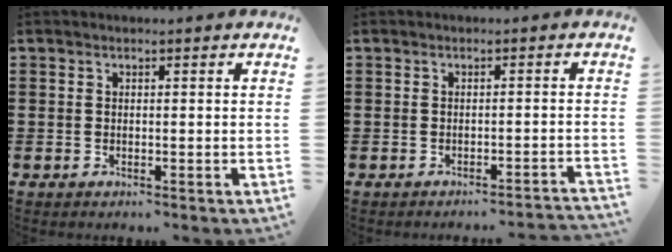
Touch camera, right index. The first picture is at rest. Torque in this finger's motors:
{"motor_torque": [-1.03, 1.11, -0.15, -0.03]}